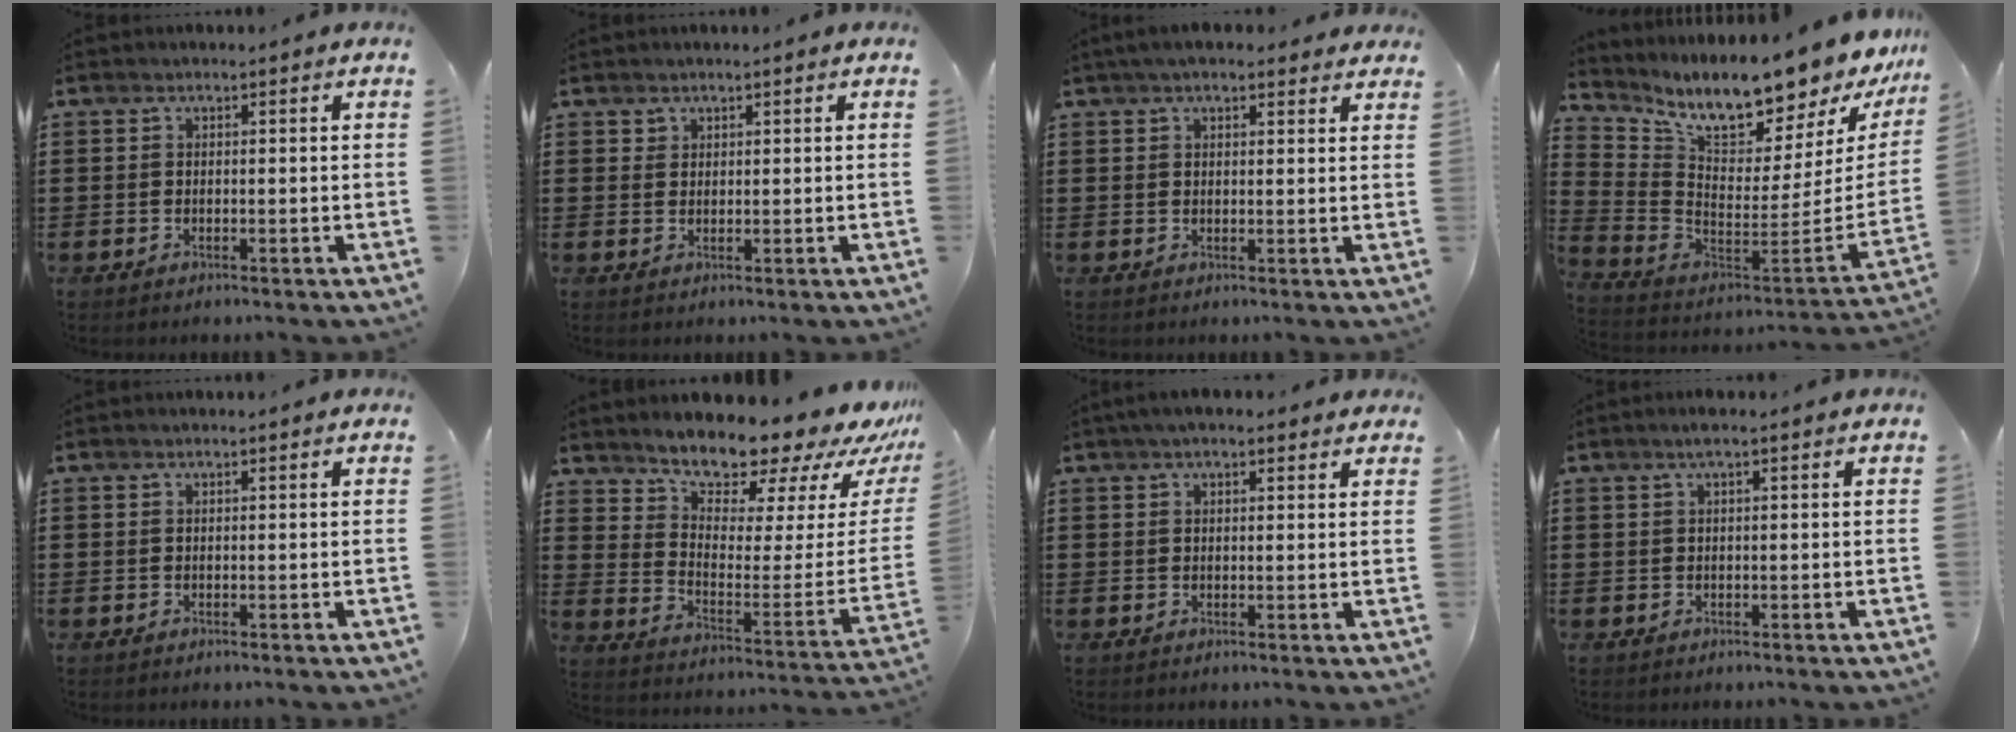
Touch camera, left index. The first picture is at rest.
{"total": 1.2, "force": [1.0, 0.6, 0.1], "torque": [-0.003, 0.002, 0.020]}
{"total": 3.5, "force": [2.8, 1.0, 1.9], "torque": [-0.043, 0.003, 0.051]}
{"total": 11.1, "force": [9.7, 1.0, 5.3], "torque": [-0.123, -0.090, 0.157]}
{"total": 0.0}
{"total": 10.0, "force": [9.6, 2.2, 1.8], "torque": [-0.056, -0.089, 0.163]}
{"total": 2.5, "force": [1.8, 0.8, 1.6], "torque": [-0.034, 0.007, 0.032]}
{"total": 1.2, "force": [0.4, 0.0, 1.1], "torque": [-0.021, 0.001, 0.007]}